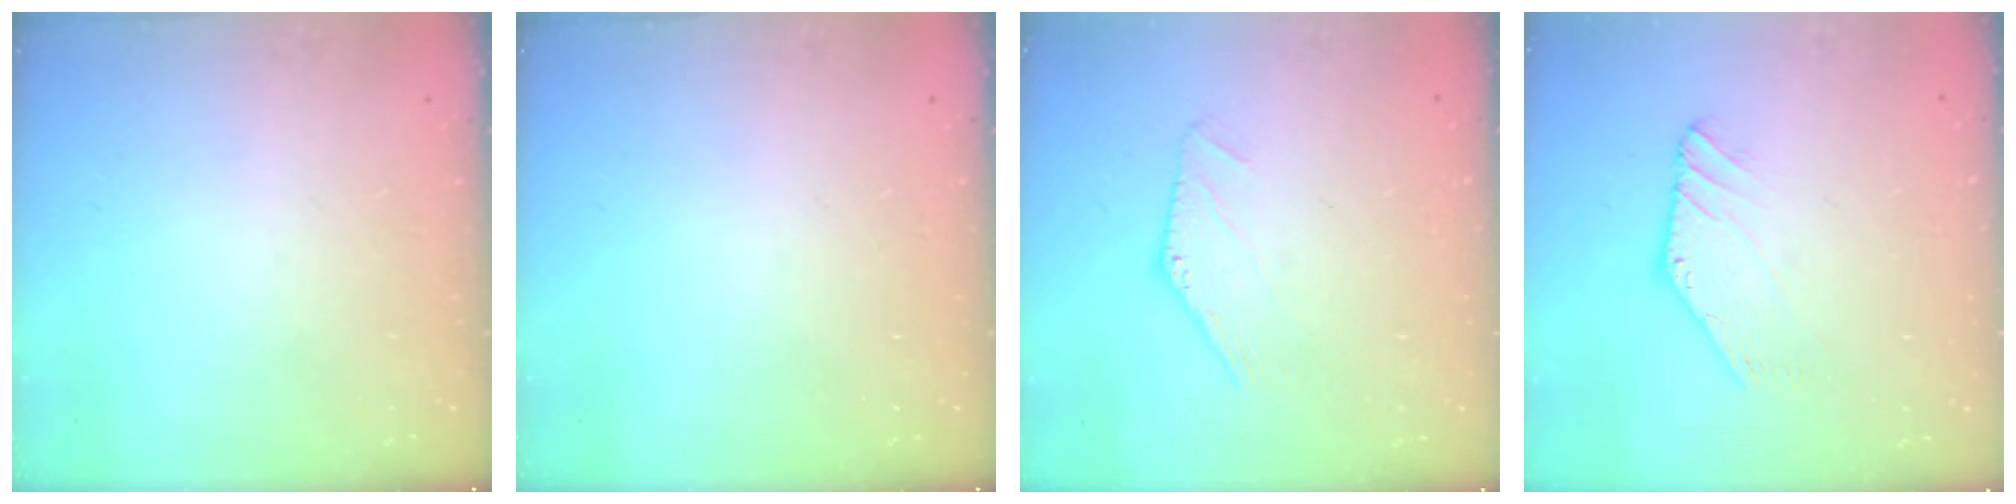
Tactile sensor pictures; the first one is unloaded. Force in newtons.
{"total": 0.0}
{"total": 0.0}
{"total": 1.2, "press": 1.2, "slide": 0.1}